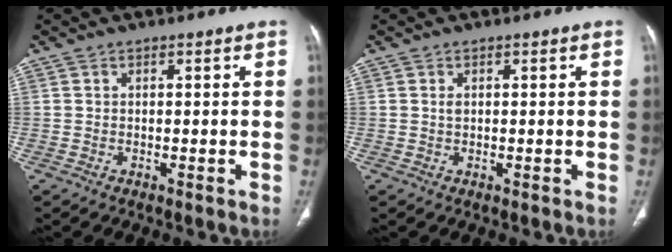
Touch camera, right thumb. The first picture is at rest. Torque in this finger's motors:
{"motor_torque": [0.10, 0.04, 0.31, -0.13, 0.00]}